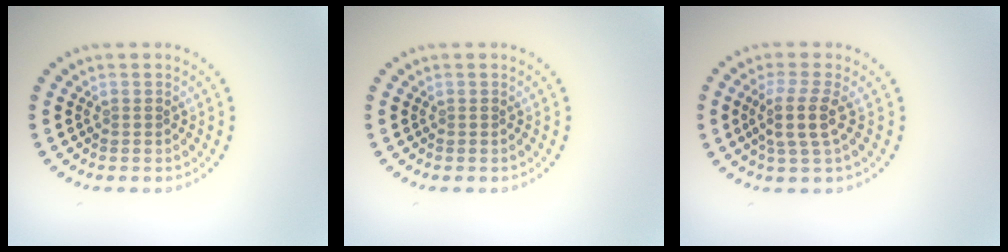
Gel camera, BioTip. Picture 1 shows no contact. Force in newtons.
{"total": 0.0}
{"total": 3.0, "press": 2.3, "slide": 1.8}